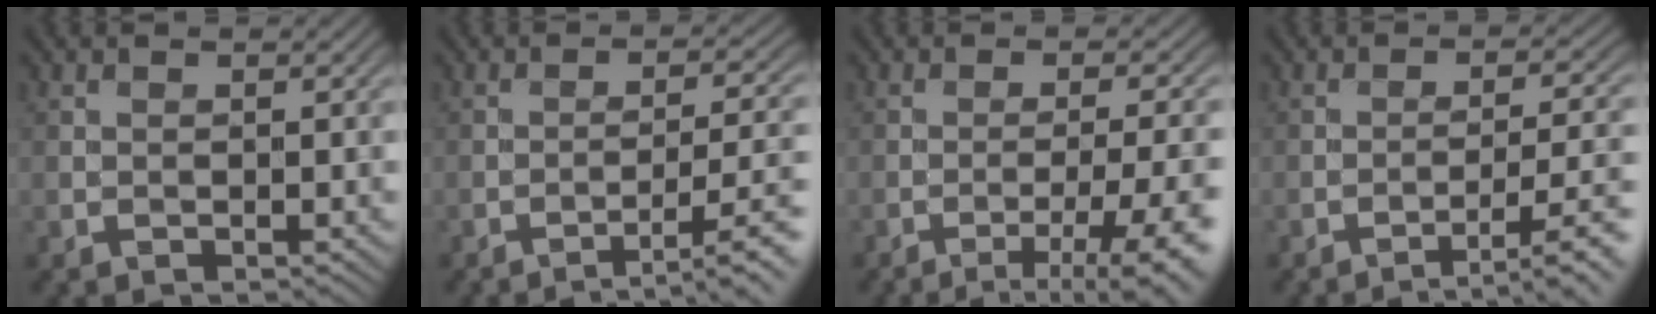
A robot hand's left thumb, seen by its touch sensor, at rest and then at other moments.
{"total": 6.7, "force": [-4.0, 1.5, 5.1], "torque": [-0.078, 0.005, -0.055]}
{"total": 9.0, "force": [-5.2, 1.9, 7.0], "torque": [-0.109, 0.000, -0.062]}
{"total": 6.7, "force": [-4.0, 1.4, 5.1], "torque": [-0.080, 0.005, -0.055]}